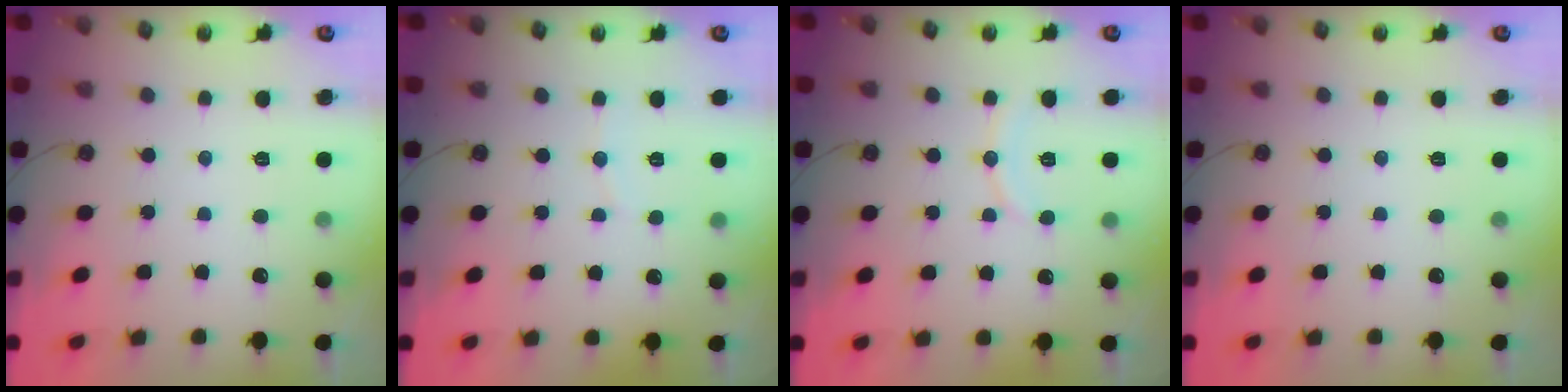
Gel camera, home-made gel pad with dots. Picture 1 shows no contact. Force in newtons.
{"total": 3.4, "press": 3.2, "slide": 1.3}
{"total": 6.3, "press": 6.3, "slide": 0.7}
{"total": 0.0}